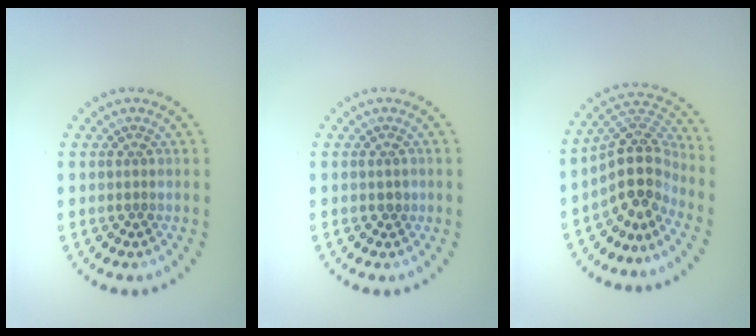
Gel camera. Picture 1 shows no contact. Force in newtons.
{"total": 0.8, "press": 0.8, "slide": 0.2}
{"total": 4.9, "press": 3.6, "slide": 3.3}